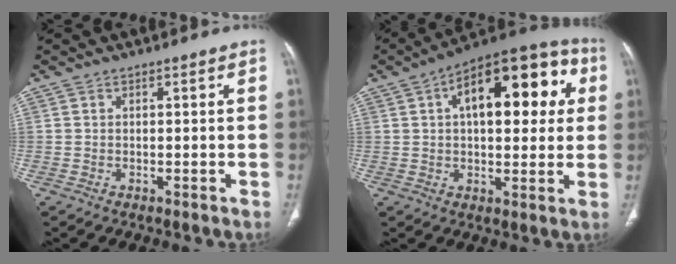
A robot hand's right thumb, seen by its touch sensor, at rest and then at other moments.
{"total": 21.2, "force": [5.6, 10.5, 17.6], "torque": [-0.201, 0.028, 0.071]}